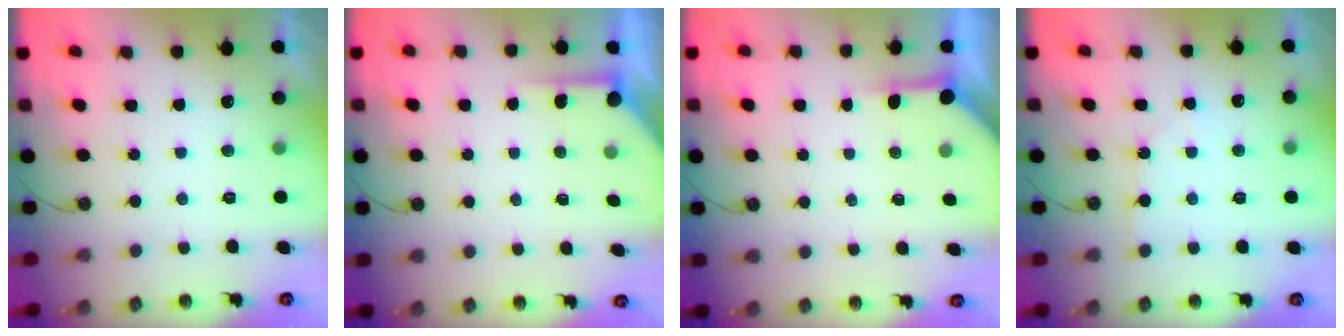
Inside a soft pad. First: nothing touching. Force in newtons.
{"total": 4.1, "press": 4.0, "slide": 0.5}
{"total": 3.9, "press": 3.9, "slide": 0.4}
{"total": 4.3, "press": 4.2, "slide": 0.5}